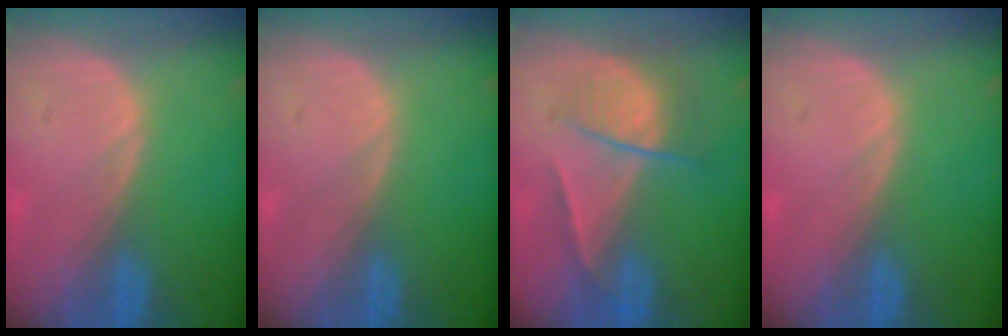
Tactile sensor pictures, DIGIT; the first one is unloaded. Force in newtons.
{"total": 0.0}
{"total": 6.7, "press": 5.8, "slide": 3.5}
{"total": 0.0}